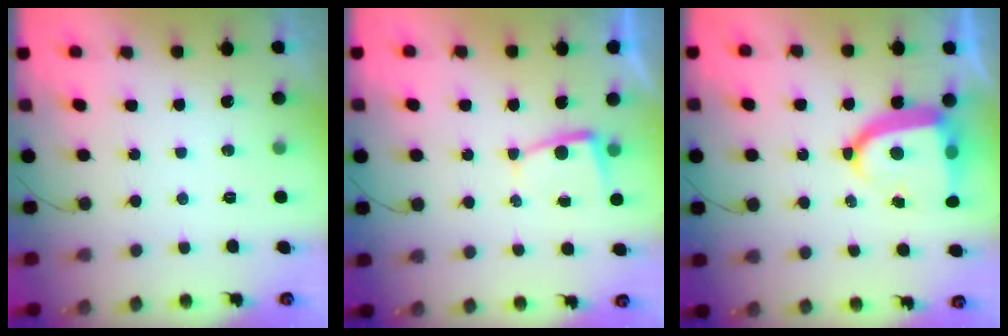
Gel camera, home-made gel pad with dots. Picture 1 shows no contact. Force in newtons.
{"total": 3.0, "press": 3.0, "slide": 0.4}
{"total": 13.0, "press": 12.9, "slide": 1.8}